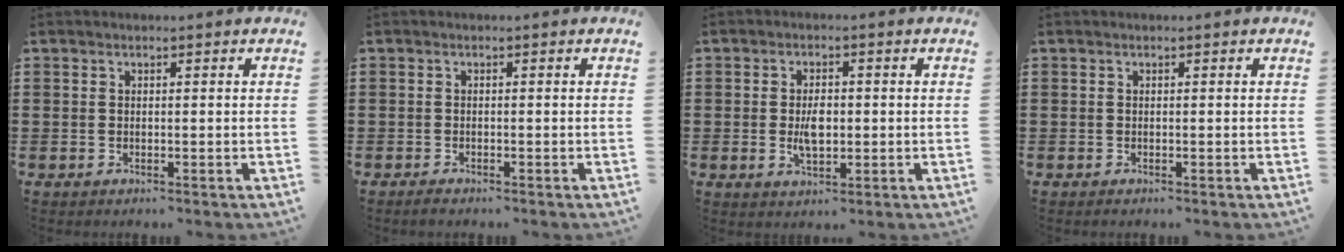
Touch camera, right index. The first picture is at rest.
{"total": 0.8, "force": [-0.8, 0.0, 0.2], "torque": [-0.006, -0.005, -0.014]}
{"total": 4.0, "force": [-0.2, 2.1, 3.4], "torque": [-0.063, -0.001, -0.008]}
{"total": 0.0}